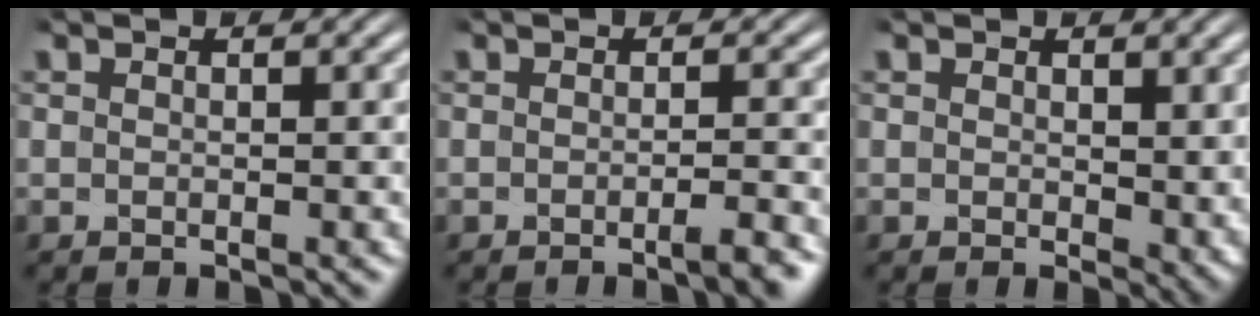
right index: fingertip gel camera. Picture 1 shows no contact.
{"total": 1.8, "force": [-1.3, 0.1, 1.2], "torque": [-0.015, 0.005, -0.028]}
{"total": 1.4, "force": [0.4, 0.6, 1.2], "torque": [-0.012, -0.014, 0.013]}